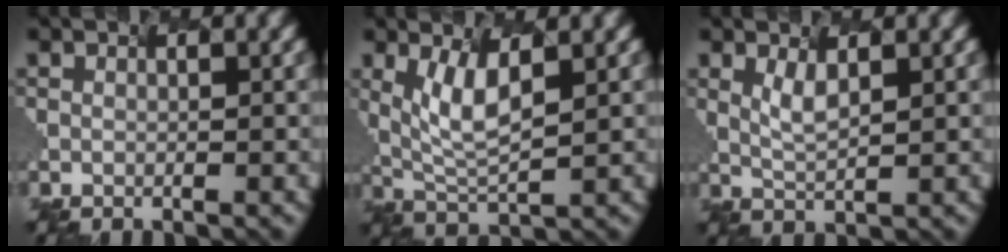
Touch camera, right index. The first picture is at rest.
{"total": 3.5, "force": [0.5, 1.1, 3.3], "torque": [-0.087, -0.012, 0.027]}
{"total": 1.2, "force": [0.2, 0.1, 1.2], "torque": [-0.043, -0.008, 0.022]}